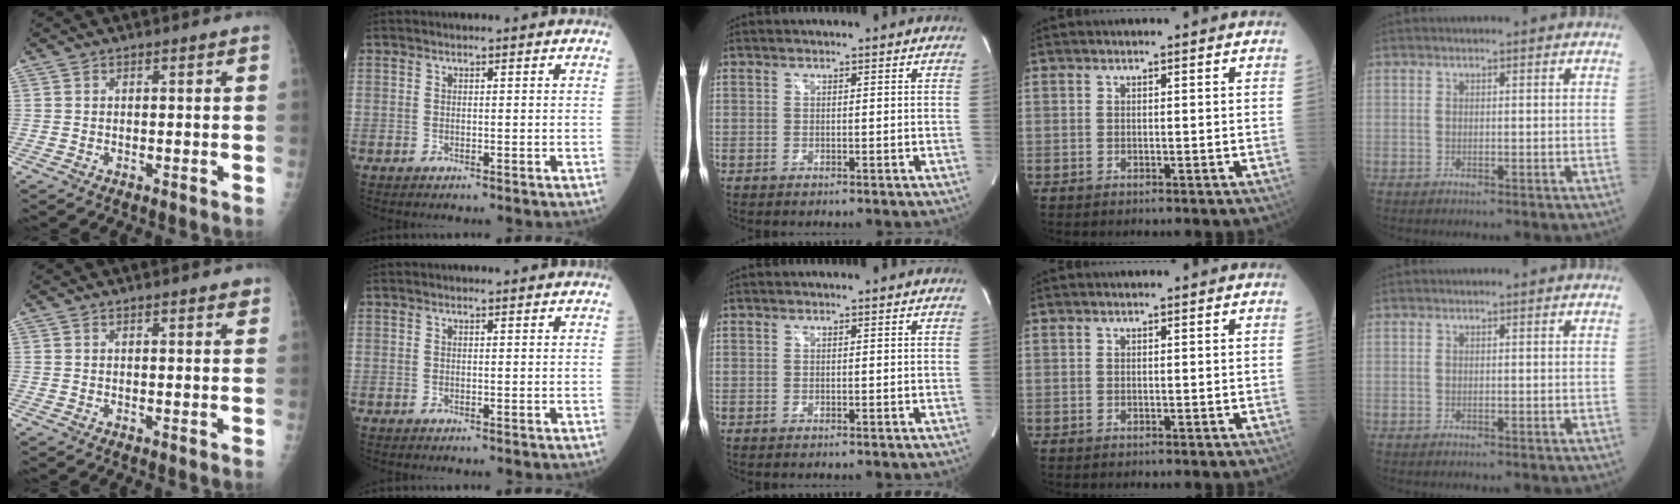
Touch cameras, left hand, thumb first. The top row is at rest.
{"thumb": {"total": 2.1, "force": [1.7, 0.5, 1.2], "torque": [-0.009, -0.003, 0.019]}, "index": {"total": 1.2, "force": [1.2, 0.1, 0.3], "torque": [-0.005, 0.009, 0.015]}}